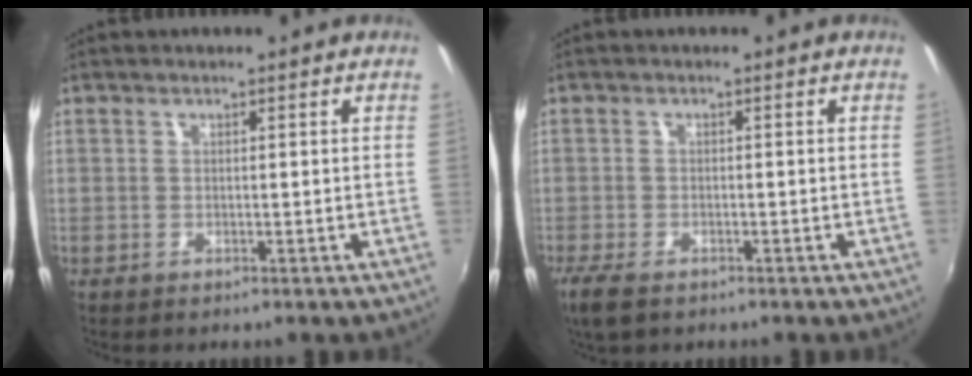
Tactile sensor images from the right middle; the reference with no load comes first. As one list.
[{"total": 4.4, "force": [-3.1, 1.7, 2.7], "torque": [-0.066, -0.015, -0.059]}]